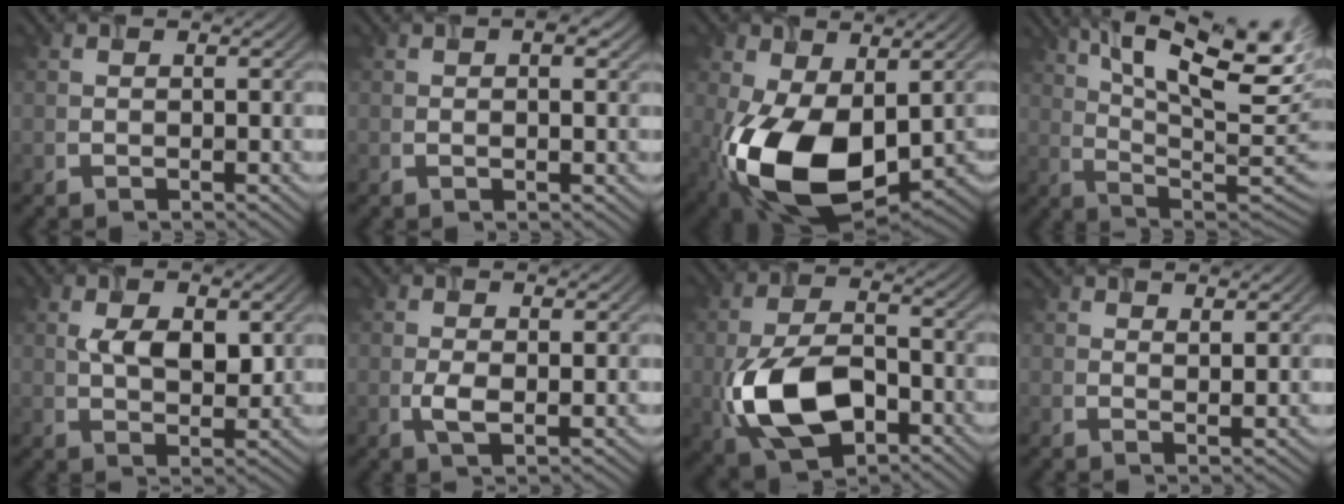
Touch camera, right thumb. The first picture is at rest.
{"total": 3.4, "force": [1.4, 1.3, 2.7], "torque": [-0.040, 0.003, 0.022]}
{"total": 14.6, "force": [-3.1, 8.7, 11.3], "torque": [-0.241, -0.034, -0.044]}
{"total": 17.2, "force": [7.1, 6.2, 14.4], "torque": [-0.243, 0.017, 0.117]}
{"total": 5.4, "force": [0.6, 3.1, 4.3], "torque": [-0.081, -0.010, 0.015]}
{"total": 2.9, "force": [0.0, 1.3, 2.5], "torque": [-0.053, -0.004, 0.000]}
{"total": 11.4, "force": [-4.5, 6.4, 8.3], "torque": [-0.185, -0.014, -0.086]}
{"total": 4.6, "force": [3.7, 0.8, 2.6], "torque": [-0.050, 0.003, 0.061]}